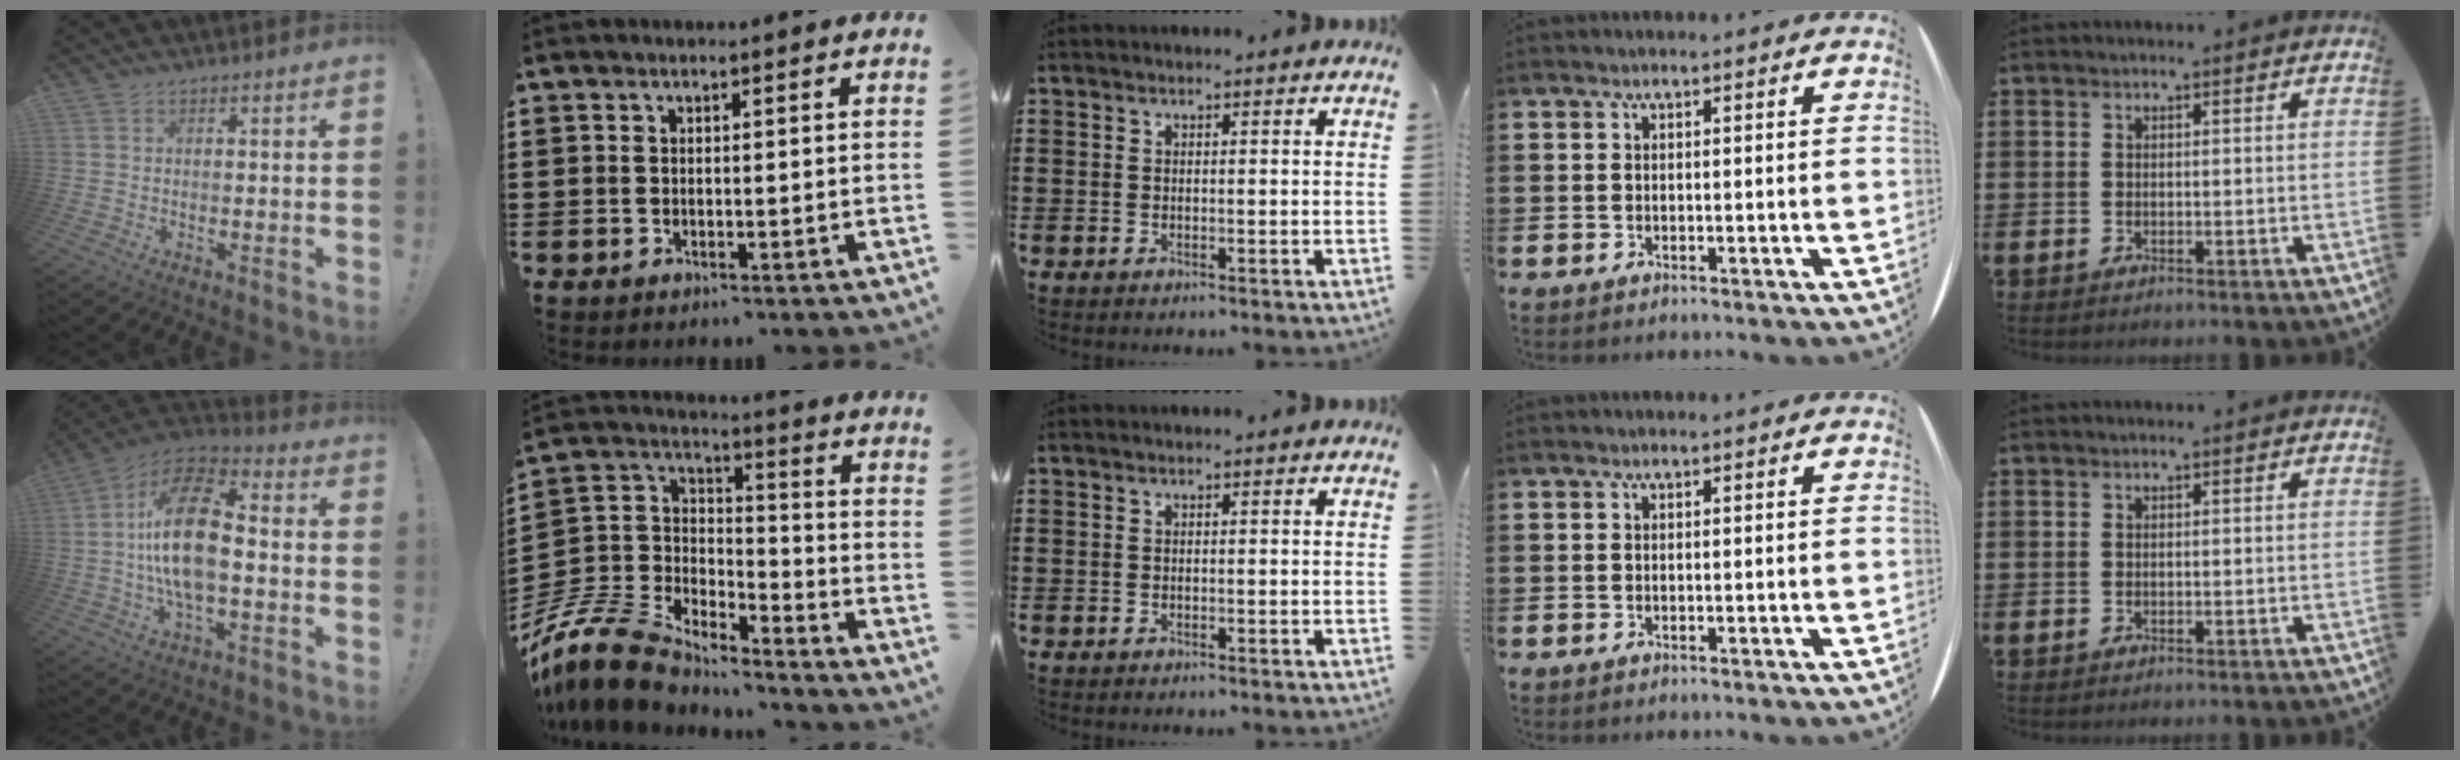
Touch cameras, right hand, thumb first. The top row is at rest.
{"thumb": {"total": 20.0, "force": [-1.0, 9.4, 17.6], "torque": [-0.330, 0.017, -0.021]}, "index": {"total": 10.9, "force": [-9.9, 3.7, 2.7], "torque": [-0.097, 0.007, -0.207]}}